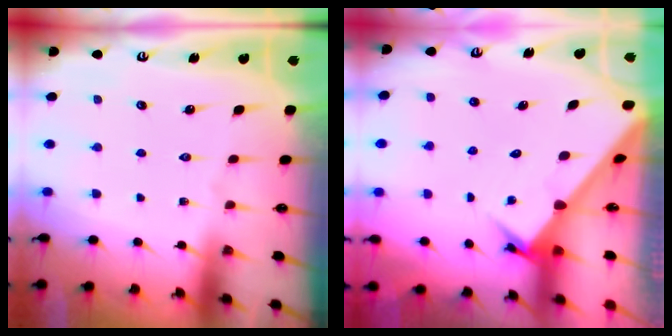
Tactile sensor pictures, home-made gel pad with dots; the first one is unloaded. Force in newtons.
{"total": 3.6, "press": 3.5, "slide": 0.4}